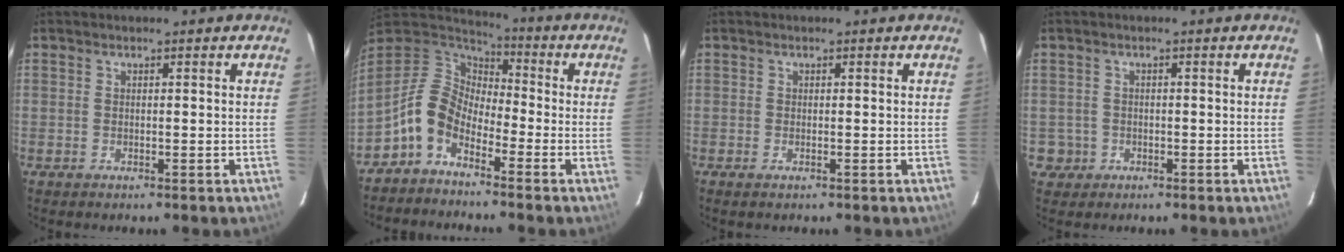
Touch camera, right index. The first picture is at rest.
{"total": 9.8, "force": [-5.5, 5.8, 5.6], "torque": [-0.114, 0.023, -0.125]}
{"total": 0.6, "force": [-0.3, 0.3, 0.4], "torque": [-0.010, -0.002, -0.006]}
{"total": 3.3, "force": [-0.8, 3.2, 0.1], "torque": [-0.005, 0.017, -0.007]}